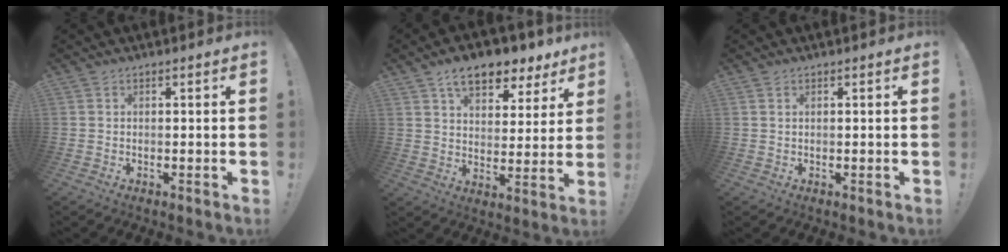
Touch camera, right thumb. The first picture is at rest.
{"total": 11.6, "force": [7.9, 6.0, 6.0], "torque": [-0.088, -0.047, 0.141]}
{"total": 0.6, "force": [0.4, 0.3, 0.4], "torque": [-0.005, -0.001, 0.008]}